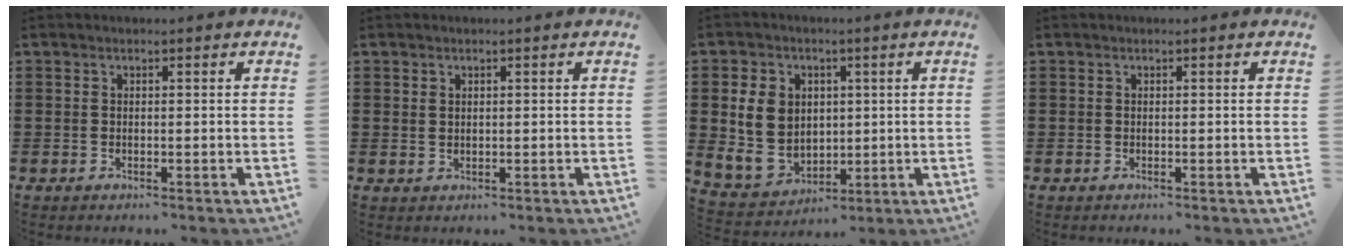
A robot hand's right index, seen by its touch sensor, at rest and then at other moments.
{"total": 1.0, "force": [0.8, 0.6, 0.2], "torque": [-0.006, 0.001, 0.016]}
{"total": 9.7, "force": [1.6, 8.2, 4.9], "torque": [-0.143, 0.011, 0.028]}
{"total": 0.0}